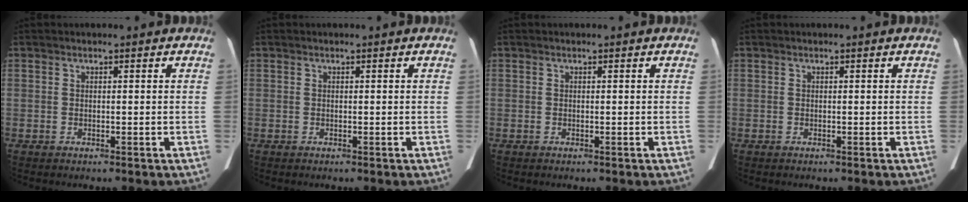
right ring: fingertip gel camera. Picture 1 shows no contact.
{"total": 0.0}
{"total": 0.0}
{"total": 0.0}